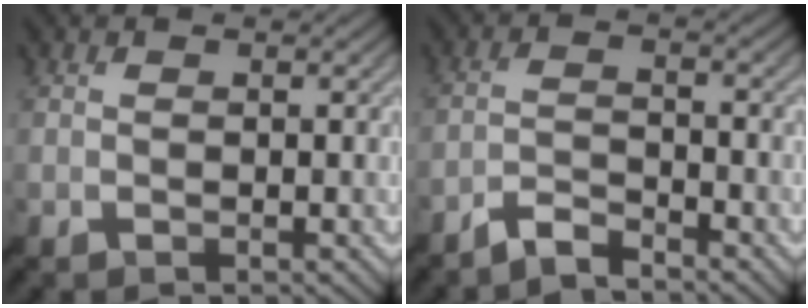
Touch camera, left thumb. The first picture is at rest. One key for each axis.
{"total": 3.3, "fx": -2.9, "fy": 0.5, "fz": 1.4, "tx": -0.029, "ty": 0.005, "tz": -0.065}